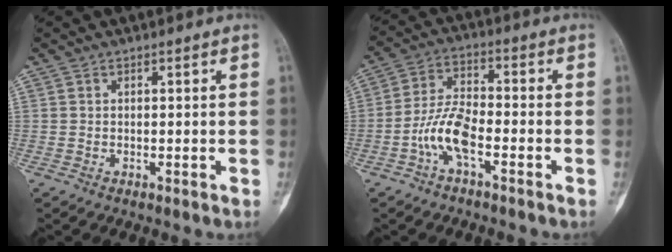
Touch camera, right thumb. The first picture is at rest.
{"total": 8.0, "force": [-3.4, 3.0, 6.6], "torque": [-0.137, 0.031, -0.071]}